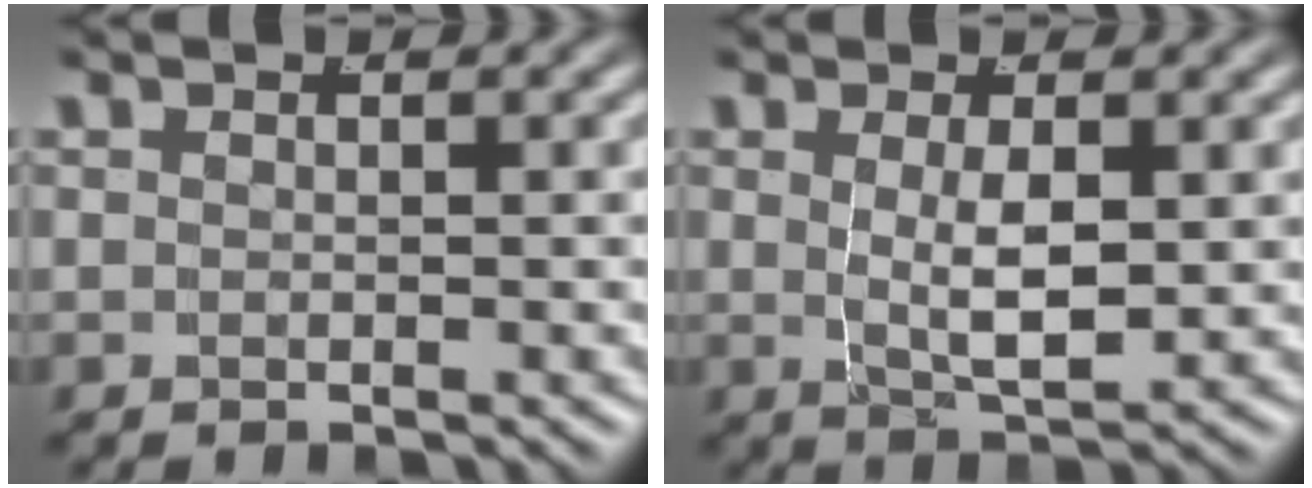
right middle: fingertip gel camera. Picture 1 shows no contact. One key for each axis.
{"total": 3.5, "fx": 0.1, "fy": 0.7, "fz": 3.5, "tx": -0.062, "ty": -0.016, "tz": 0.014}